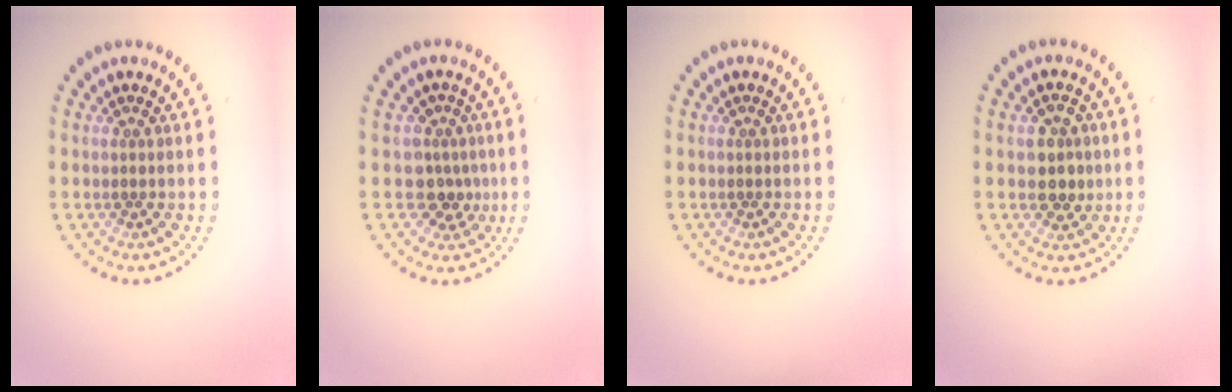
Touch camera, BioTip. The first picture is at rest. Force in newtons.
{"total": 2.7, "press": 2.0, "slide": 1.8}
{"total": 0.0}
{"total": 2.9, "press": 2.8, "slide": 0.5}